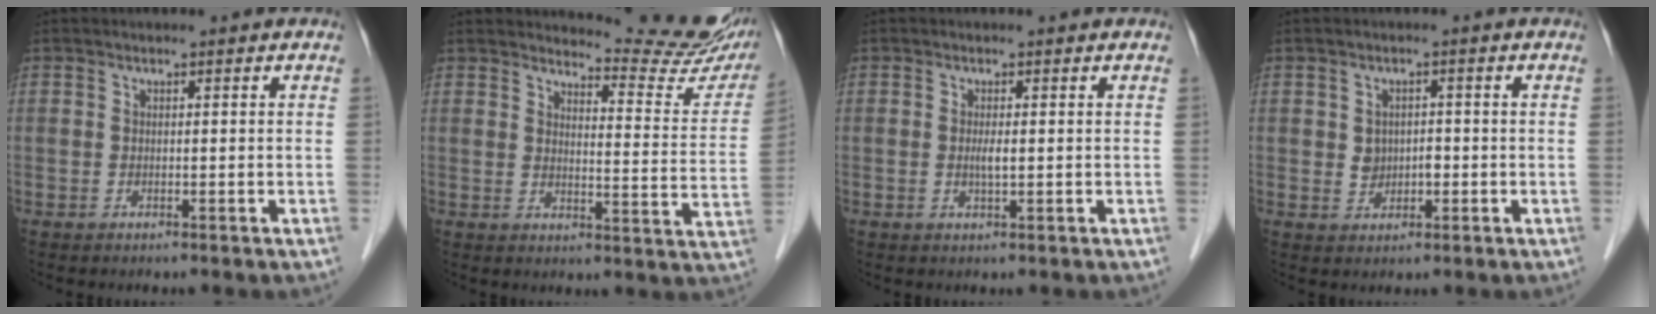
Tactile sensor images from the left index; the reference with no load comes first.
{"total": 13.4, "force": [13.1, 0.4, 2.5], "torque": [-0.026, -0.086, 0.141]}
{"total": 1.4, "force": [0.0, 0.2, 1.4], "torque": [-0.029, -0.002, 0.000]}
{"total": 2.6, "force": [-0.2, 2.2, 1.3], "torque": [-0.019, 0.004, 0.002]}